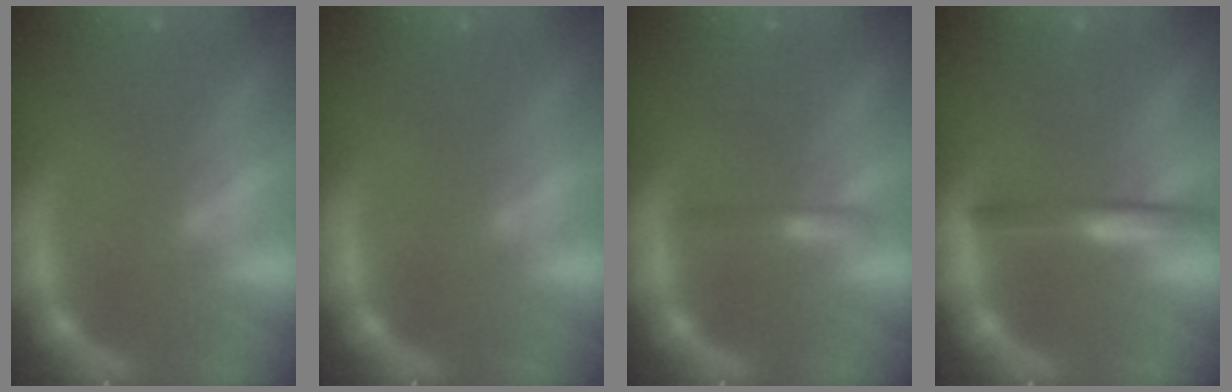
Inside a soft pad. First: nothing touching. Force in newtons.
{"total": 0.0}
{"total": 1.4}
{"total": 3.0}